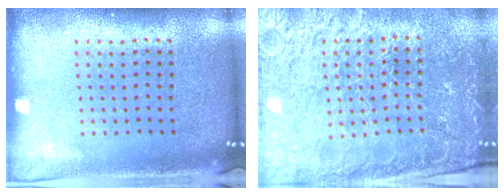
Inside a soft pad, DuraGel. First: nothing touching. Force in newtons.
{"total": 4.3, "press": 4.2, "slide": 1.1}